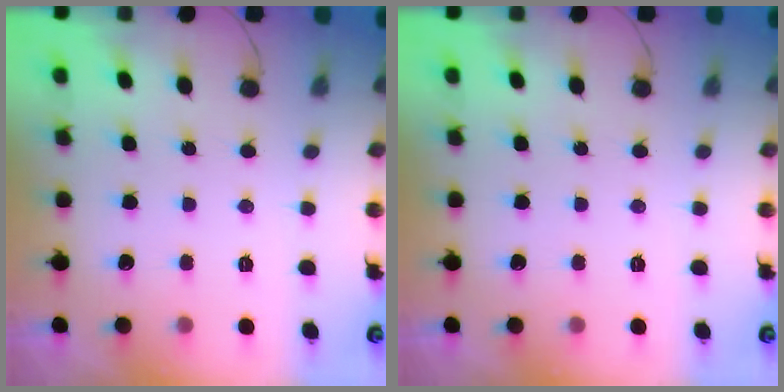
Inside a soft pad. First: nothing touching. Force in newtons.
{"total": 0.0}